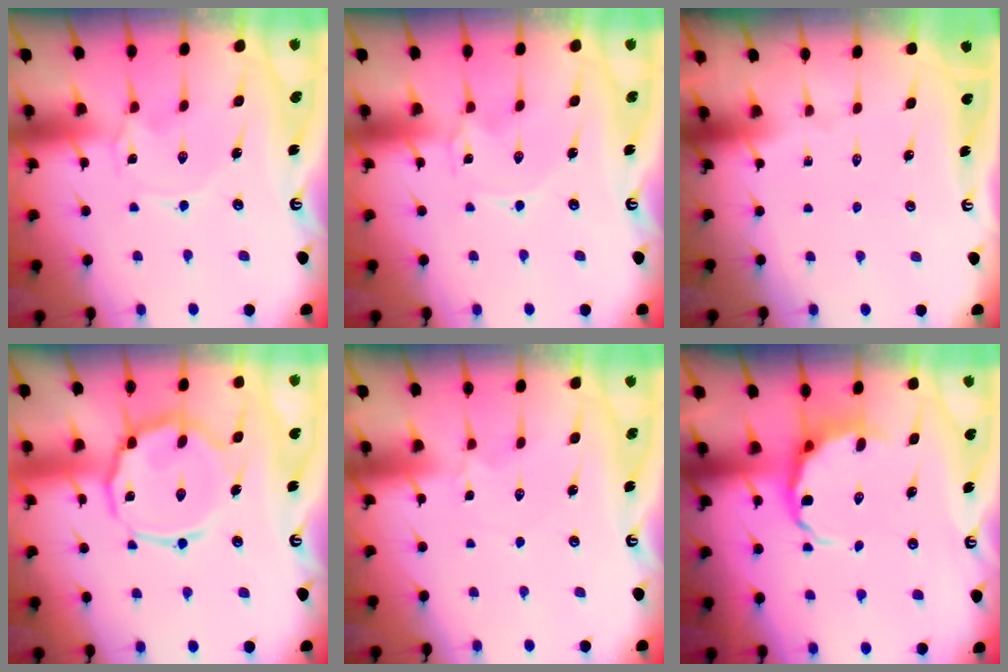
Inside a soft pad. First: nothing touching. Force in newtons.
{"total": 0.0}
{"total": 0.0}
{"total": 12.5, "press": 12.4, "slide": 0.9}
{"total": 2.6, "press": 2.5, "slide": 0.4}
{"total": 6.0, "press": 5.5, "slide": 2.3}